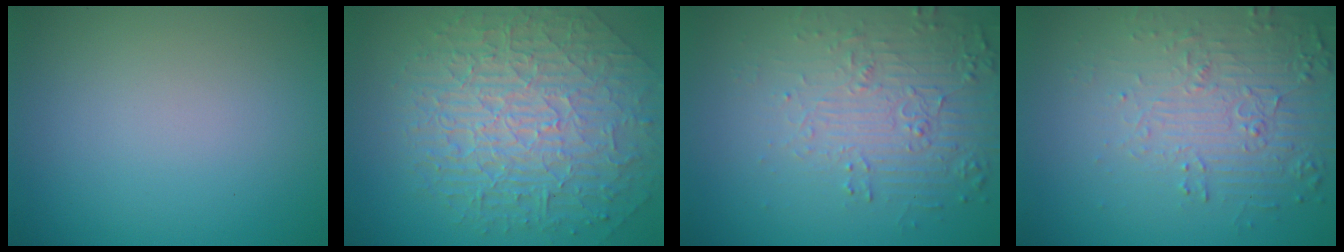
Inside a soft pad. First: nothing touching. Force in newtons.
{"total": 10.2, "press": 6.7, "slide": 7.6}
{"total": 6.0, "press": 3.8, "slide": 4.6}
{"total": 6.0, "press": 3.8, "slide": 4.6}